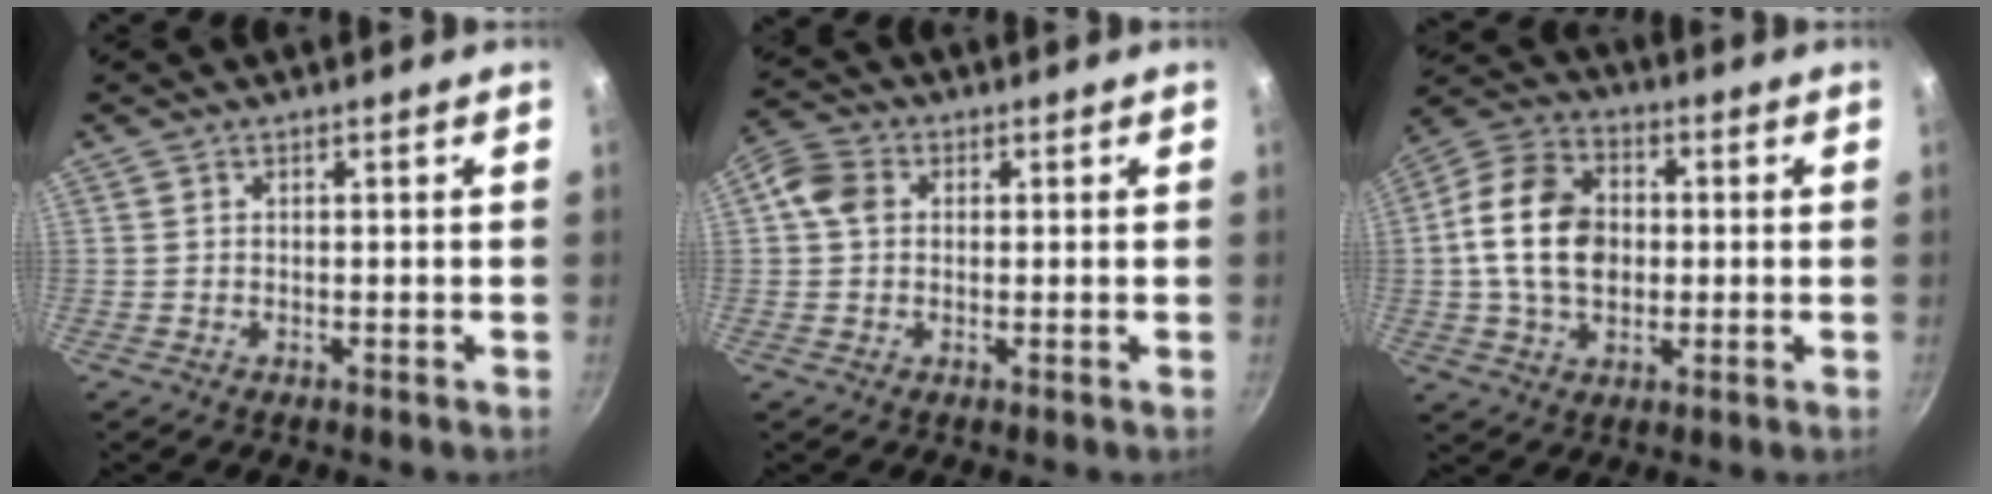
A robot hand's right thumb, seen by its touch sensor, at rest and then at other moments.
{"total": 5.2, "force": [0.6, 4.3, 2.9], "torque": [-0.043, 0.008, -0.003]}
{"total": 14.5, "force": [0.4, 10.4, 10.1], "torque": [-0.162, 0.017, -0.009]}